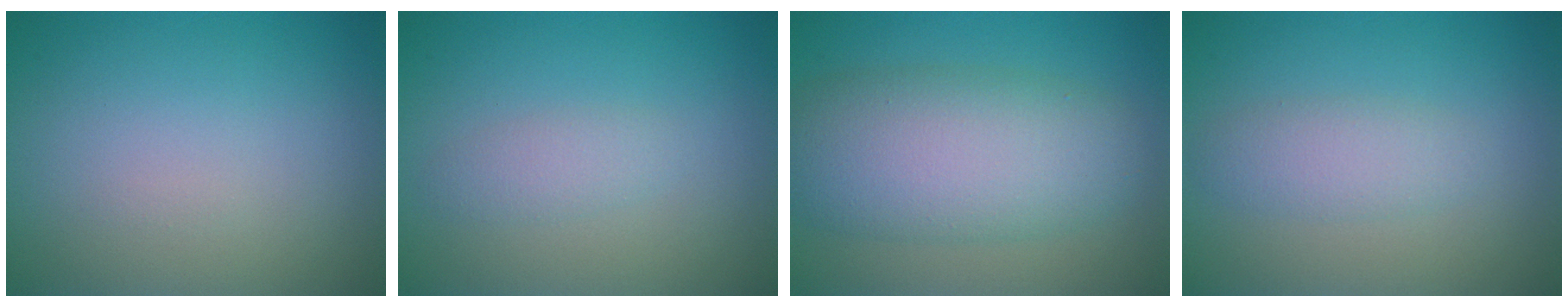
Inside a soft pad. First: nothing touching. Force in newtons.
{"total": 1.4, "press": 1.4, "slide": 0.1}
{"total": 8.3, "press": 8.3, "slide": 0.4}
{"total": 2.2, "press": 2.2, "slide": 0.0}